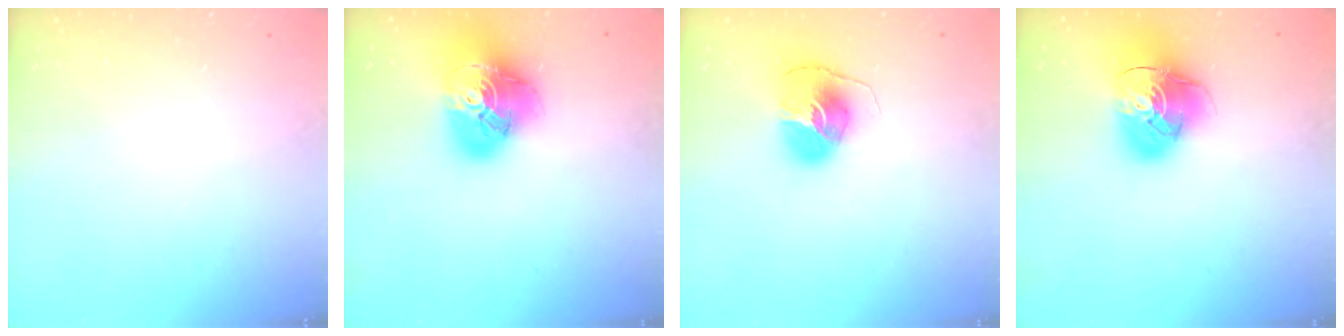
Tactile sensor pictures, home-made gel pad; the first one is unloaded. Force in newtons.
{"total": 20.6, "press": 20.5, "slide": 2.1}
{"total": 8.2, "press": 8.1, "slide": 1.3}
{"total": 14.9, "press": 14.8, "slide": 1.9}